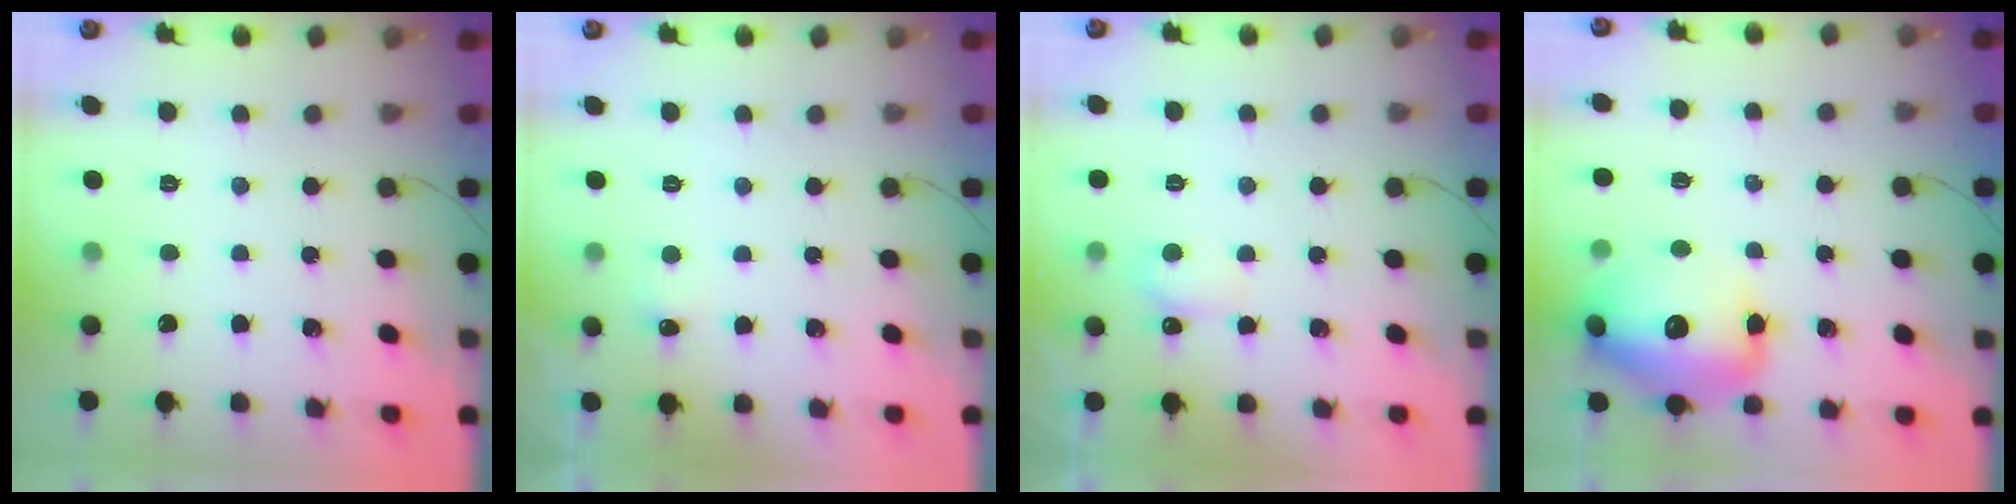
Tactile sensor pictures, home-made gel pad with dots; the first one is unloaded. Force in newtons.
{"total": 3.6, "press": 3.4, "slide": 1.0}
{"total": 4.2, "press": 4.1, "slide": 1.0}
{"total": 17.4, "press": 17.1, "slide": 3.3}